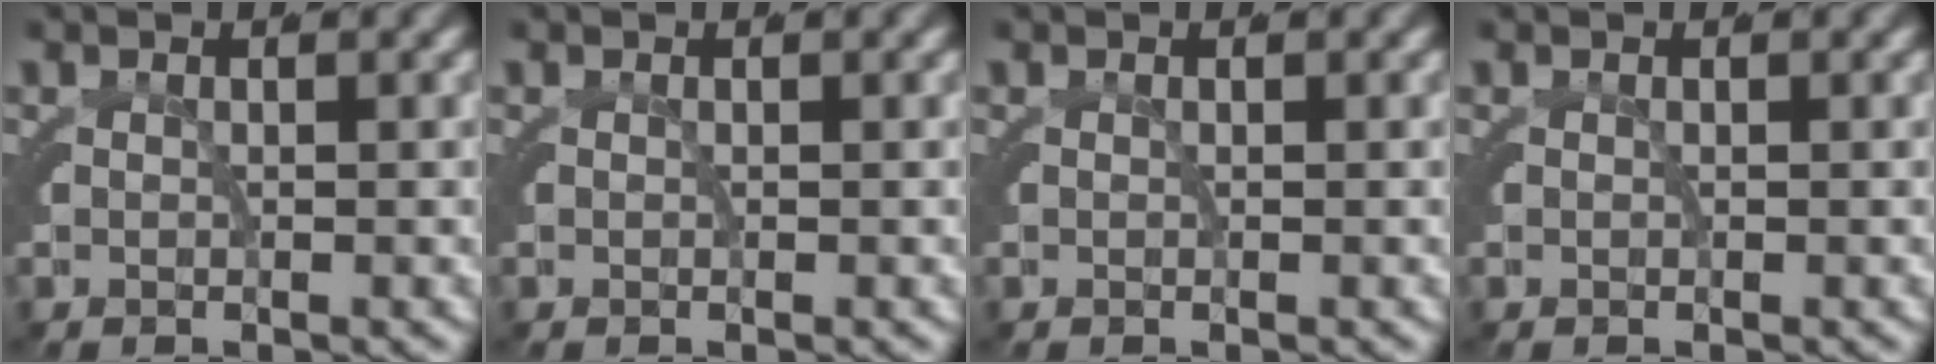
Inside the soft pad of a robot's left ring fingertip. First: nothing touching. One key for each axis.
{"total": 0.0}
{"total": 0.0}
{"total": 0.0}